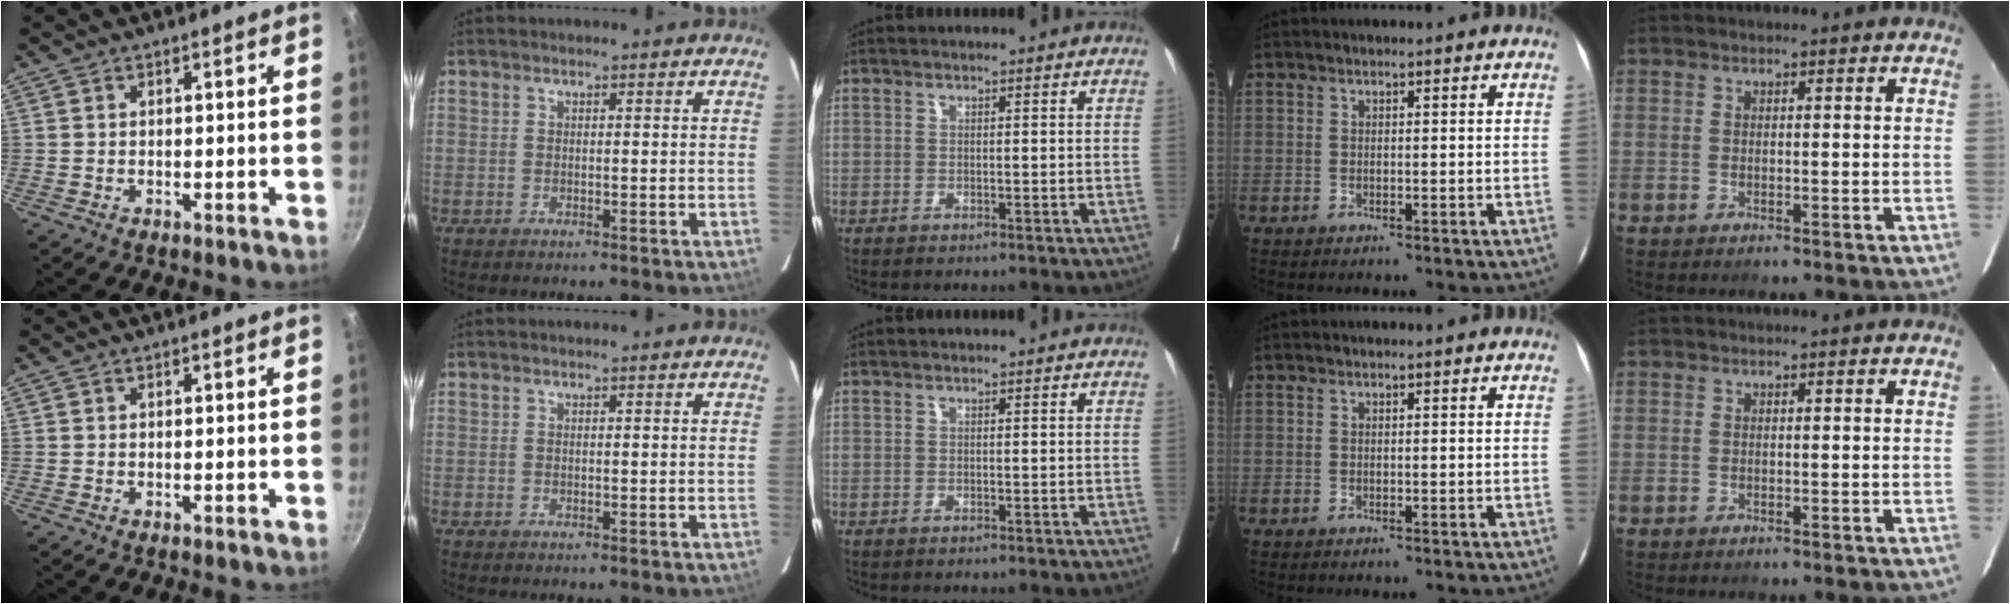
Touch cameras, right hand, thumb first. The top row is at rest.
{}